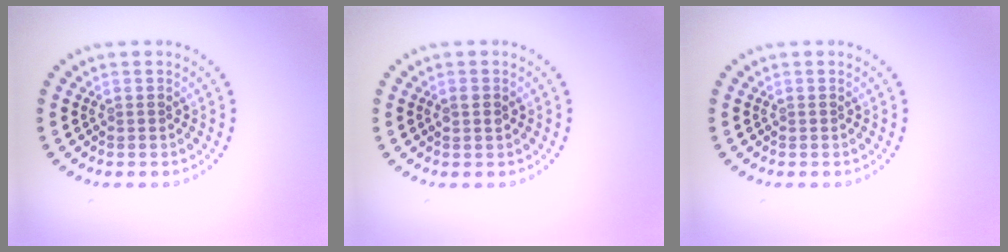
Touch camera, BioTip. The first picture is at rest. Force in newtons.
{"total": 1.3, "press": 1.3, "slide": 0.1}
{"total": 0.0}